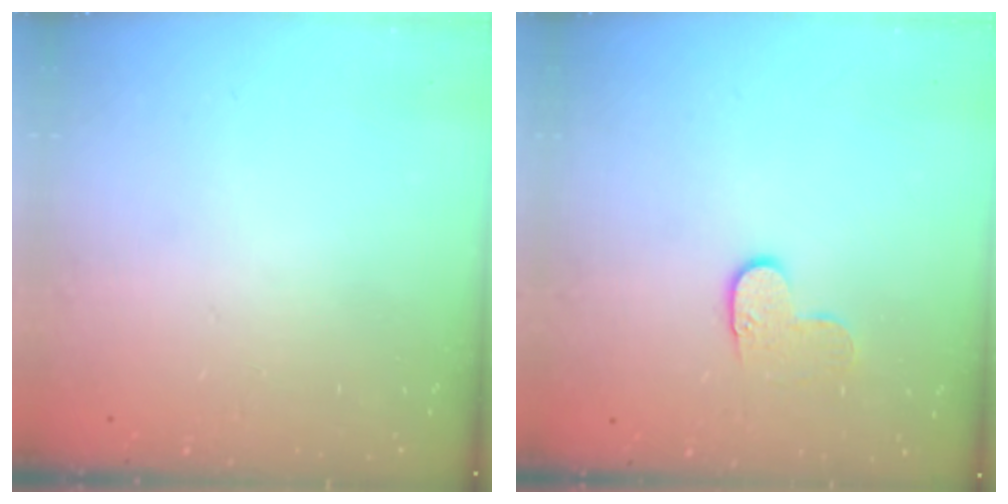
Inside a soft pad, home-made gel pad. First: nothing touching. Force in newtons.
{"total": 5.4, "press": 5.4, "slide": 0.3}